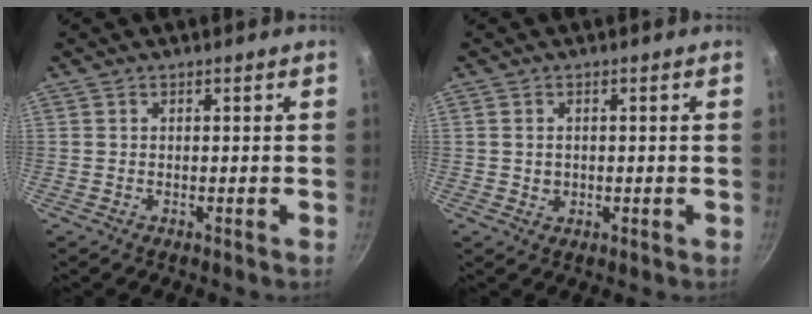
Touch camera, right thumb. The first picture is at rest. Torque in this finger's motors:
{"motor_torque": [-0.30, 0.10, -0.30, 0.20, 0.05]}